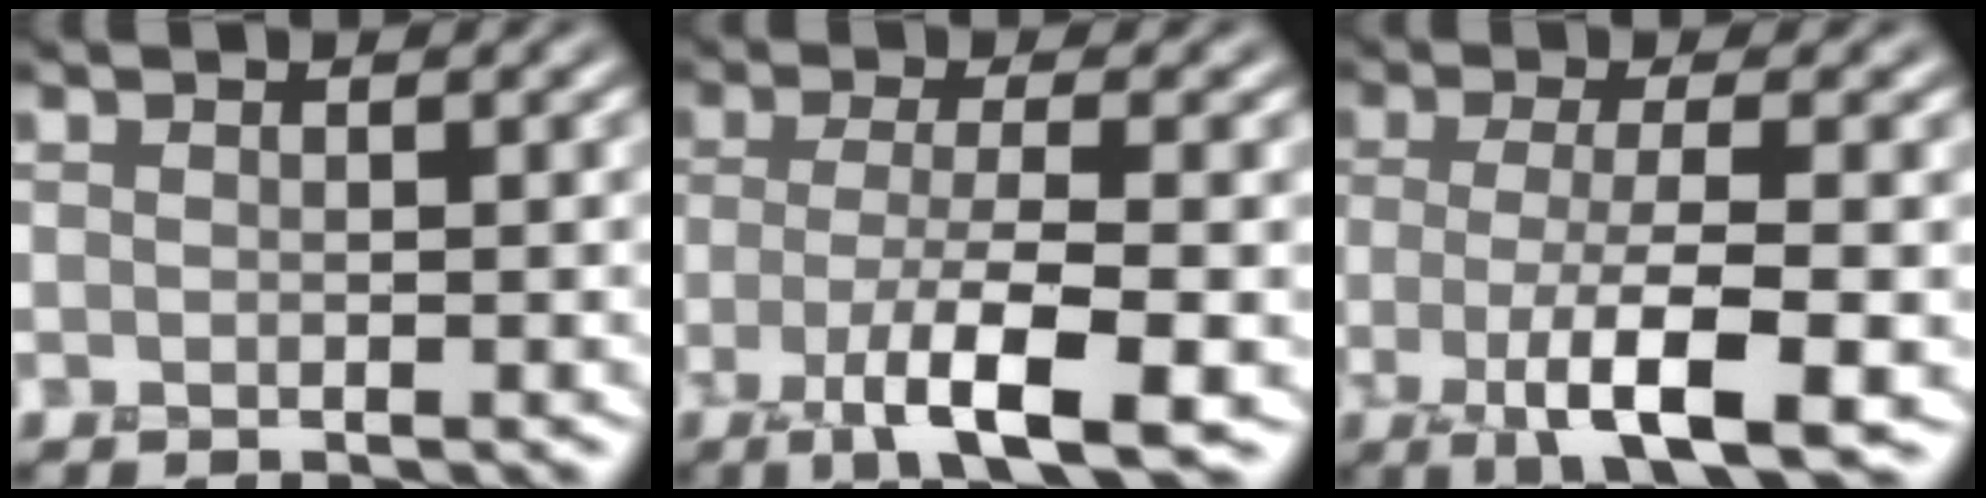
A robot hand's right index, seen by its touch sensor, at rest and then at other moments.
{"total": 6.0, "force": [-2.4, 1.2, 5.4], "torque": [-0.091, -0.002, -0.047]}
{"total": 6.3, "force": [-2.0, 1.5, 5.8], "torque": [-0.100, -0.002, -0.039]}